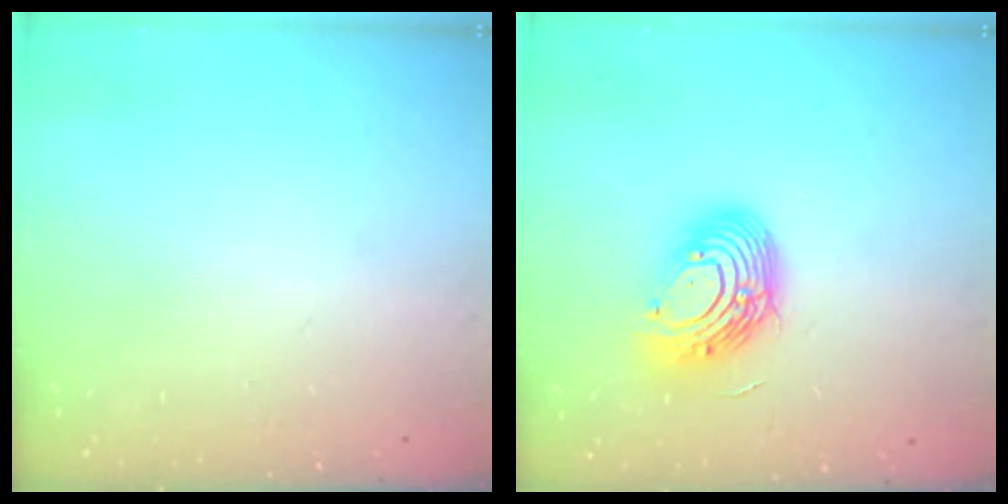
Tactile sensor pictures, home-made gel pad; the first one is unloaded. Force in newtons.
{"total": 12.4, "press": 12.3, "slide": 1.8}